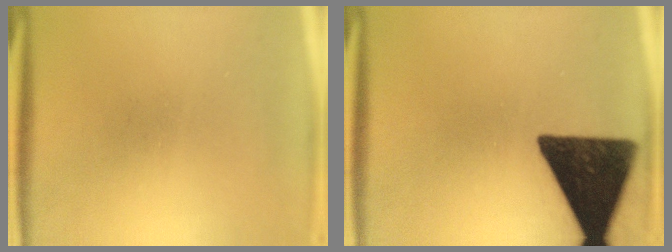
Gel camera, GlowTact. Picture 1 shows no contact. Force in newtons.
{"total": 16.6}